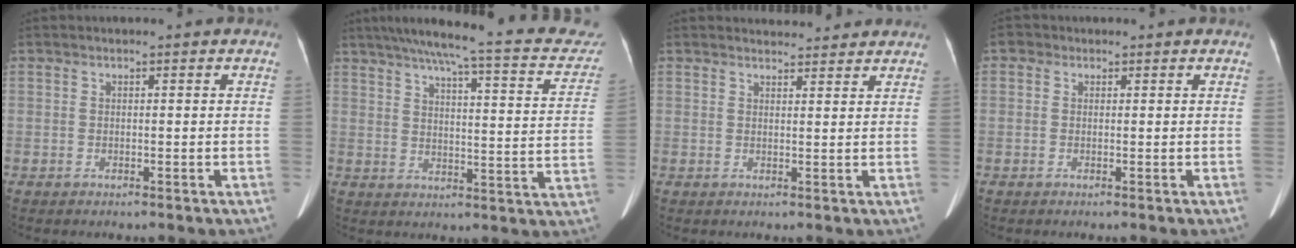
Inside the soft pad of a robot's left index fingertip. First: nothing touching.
{"total": 25.0, "force": [21.1, 4.0, 12.8], "torque": [-0.179, -0.008, 0.248]}
{"total": 4.3, "force": [4.2, 0.9, 0.6], "torque": [-0.010, 0.008, 0.048]}
{"total": 1.1, "force": [0.4, 1.0, 0.2], "torque": [0.001, 0.005, 0.002]}